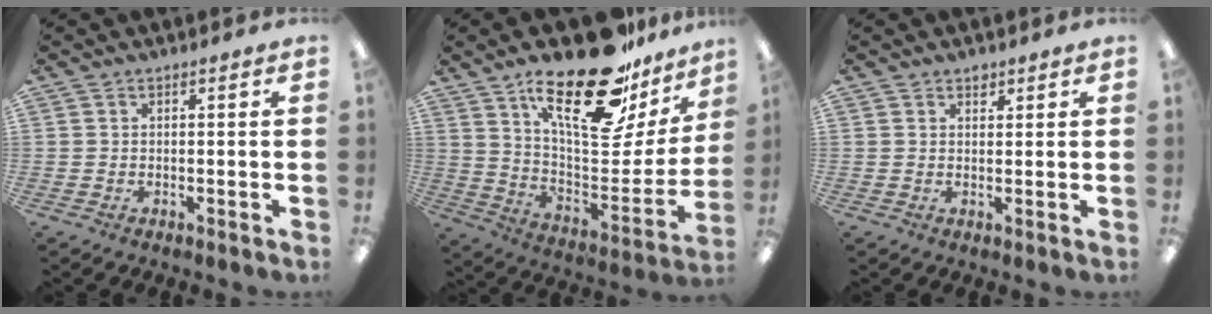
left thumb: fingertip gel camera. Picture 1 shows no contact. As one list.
[{"total": 28.0, "force": [18.5, 10.6, 18.1], "torque": [-0.260, -0.121, 0.311]}, {"total": 1.7, "force": [1.4, 0.9, 0.5], "torque": [0.006, -0.007, 0.023]}]